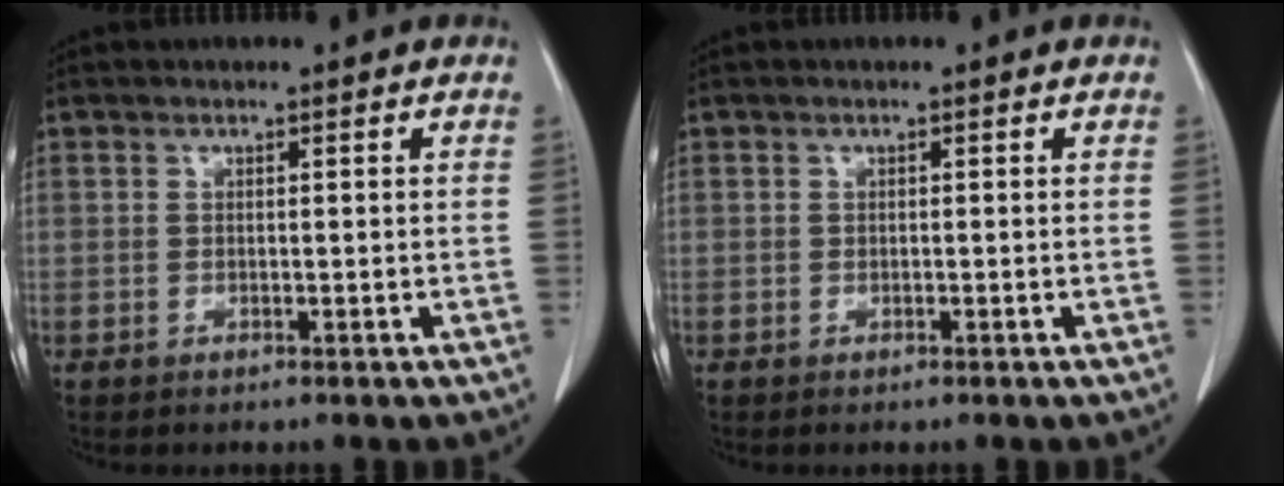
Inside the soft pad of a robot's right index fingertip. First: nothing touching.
{"total": 0.0}